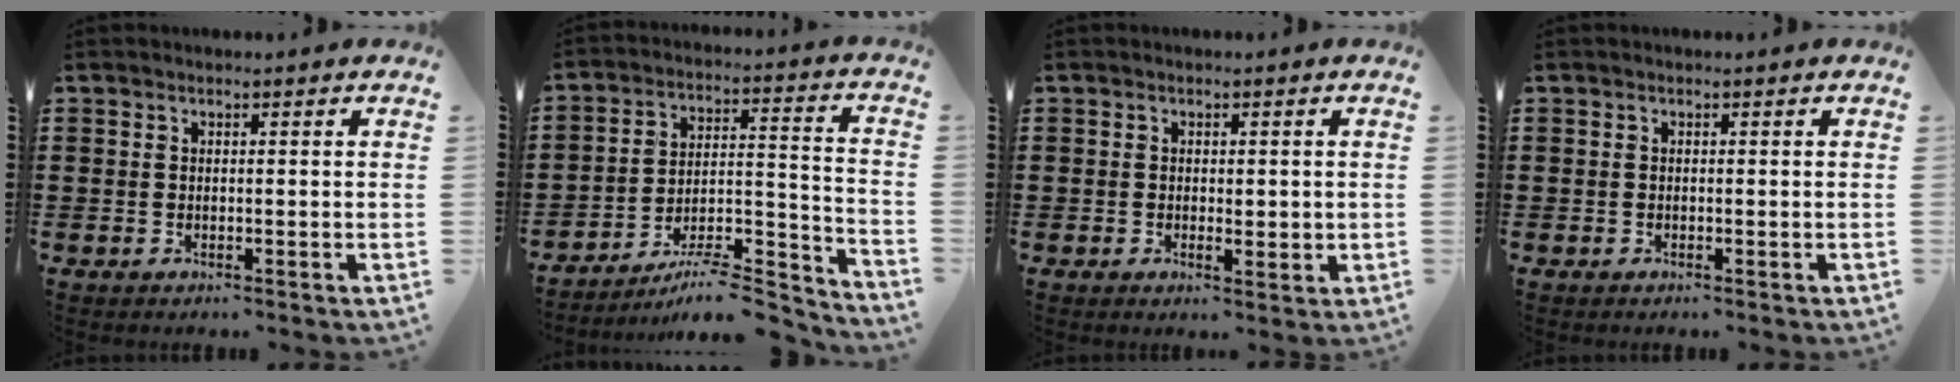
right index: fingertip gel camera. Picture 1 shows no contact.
{"total": 7.6, "force": [-6.6, 1.1, 3.5], "torque": [-0.047, 0.006, -0.128]}
{"total": 1.4, "force": [0.1, 0.9, 1.1], "torque": [-0.014, 0.004, 0.000]}
{"total": 0.0}